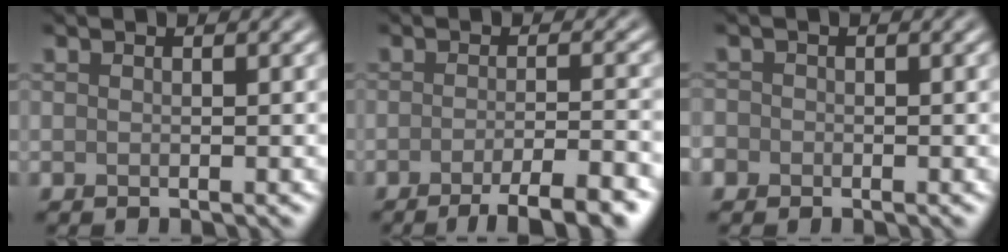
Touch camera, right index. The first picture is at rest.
{"total": 6.2, "force": [-3.7, 1.3, 4.7], "torque": [-0.061, 0.002, -0.059]}
{"total": 1.2, "force": [-0.5, 1.1, 0.2], "torque": [0.005, -0.002, -0.013]}